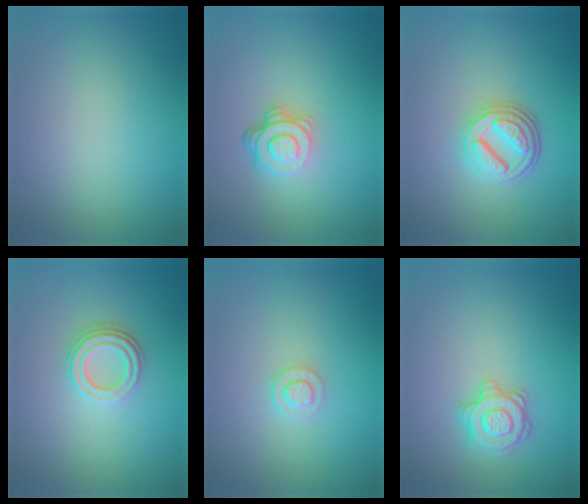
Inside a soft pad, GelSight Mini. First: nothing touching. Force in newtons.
{"total": 4.0, "press": 2.8, "slide": 2.9}
{"total": 4.5, "press": 3.4, "slide": 3.0}
{"total": 3.3, "press": 2.4, "slide": 2.3}
{"total": 1.5, "press": 1.5, "slide": 0.1}
{"total": 2.8, "press": 2.8, "slide": 0.4}